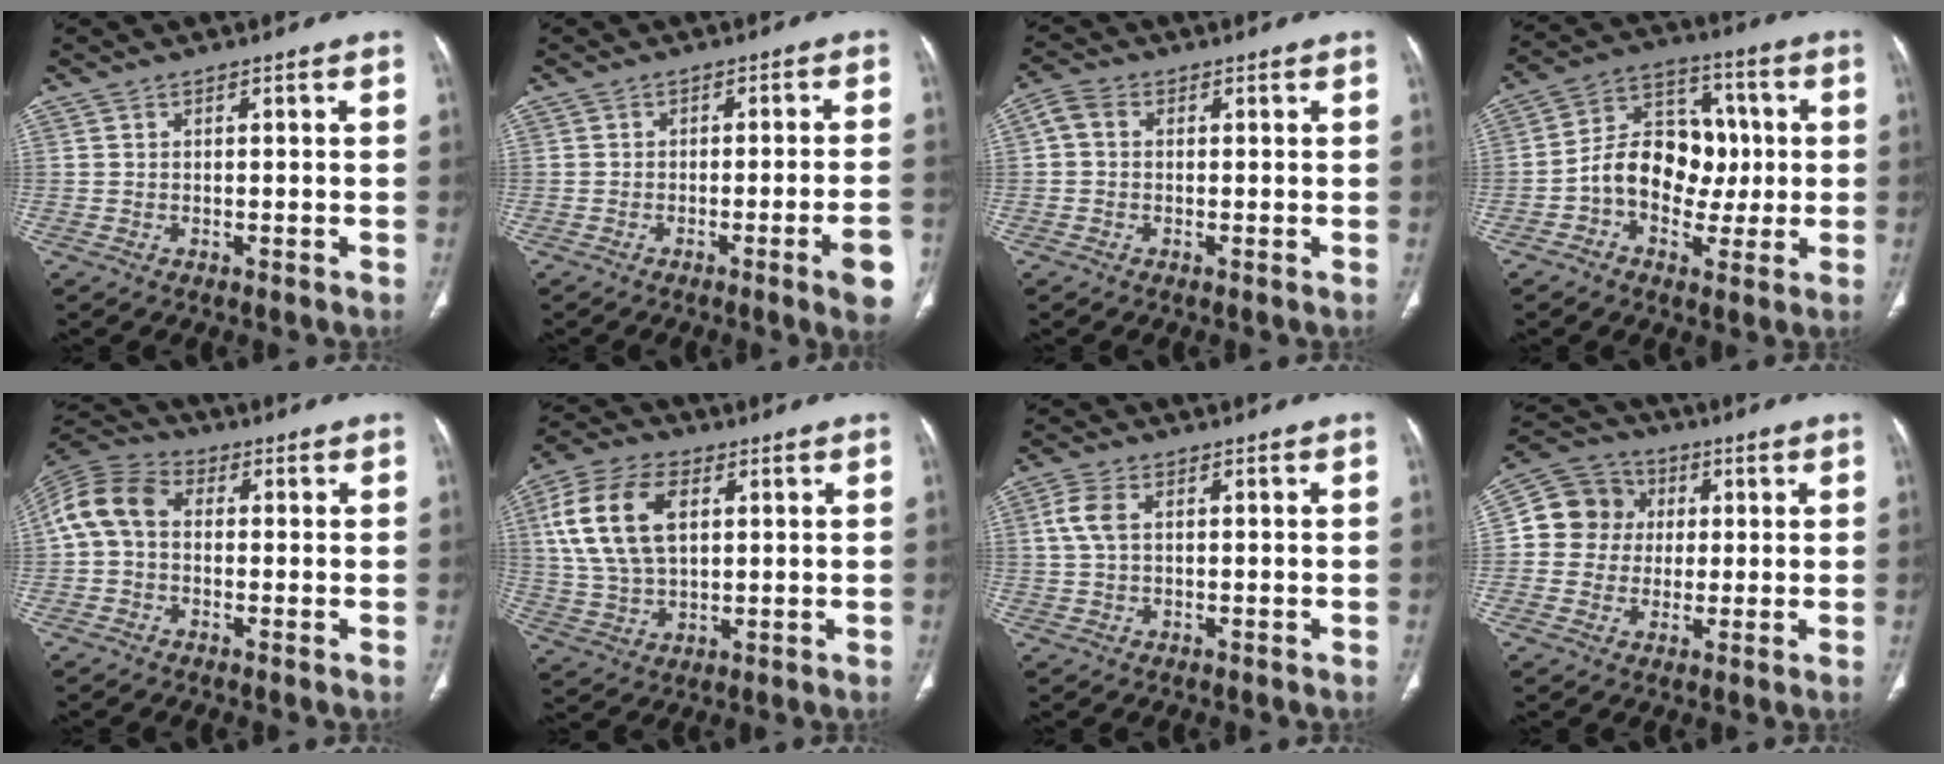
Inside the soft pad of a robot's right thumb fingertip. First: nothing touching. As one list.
[{"total": 7.3, "force": [-3.3, 0.0, 6.5], "torque": [-0.086, 0.010, -0.044]}, {"total": 3.2, "force": [0.3, 2.4, 2.2], "torque": [-0.044, 0.008, -0.003]}, {"total": 13.7, "force": [-1.1, 10.3, 9.0], "torque": [-0.107, 0.040, -0.026]}, {"total": 9.2, "force": [0.3, 6.6, 6.4], "torque": [-0.123, 0.025, -0.010]}, {"total": 15.1, "force": [3.9, 9.1, 11.4], "torque": [-0.227, 0.005, 0.075]}, {"total": 3.9, "force": [0.5, 2.2, 3.1], "torque": [-0.087, 0.014, 0.009]}, {"total": 10.1, "force": [1.2, 9.5, 3.3], "torque": [-0.035, 0.016, 0.011]}]